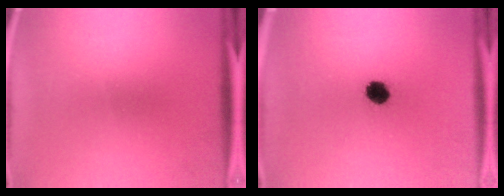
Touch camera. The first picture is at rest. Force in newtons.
{"total": 5.8}